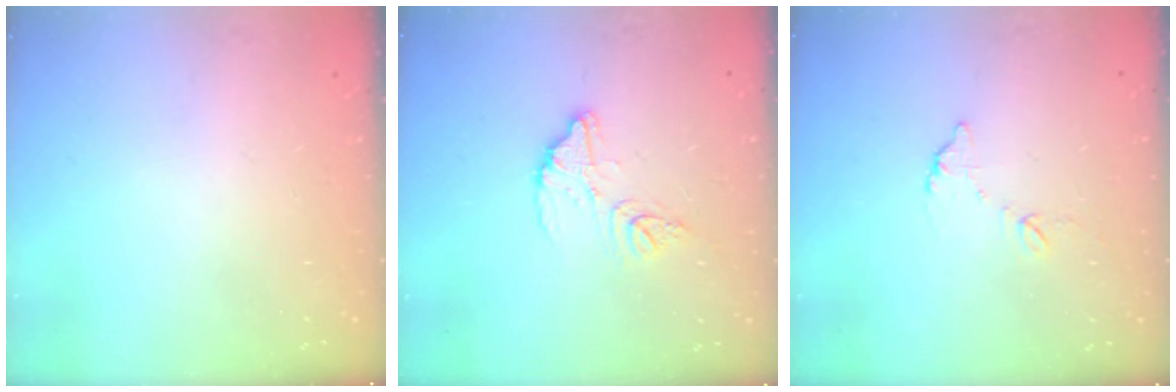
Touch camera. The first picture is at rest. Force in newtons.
{"total": 11.5, "press": 11.4, "slide": 0.9}
{"total": 5.8, "press": 5.8, "slide": 0.4}